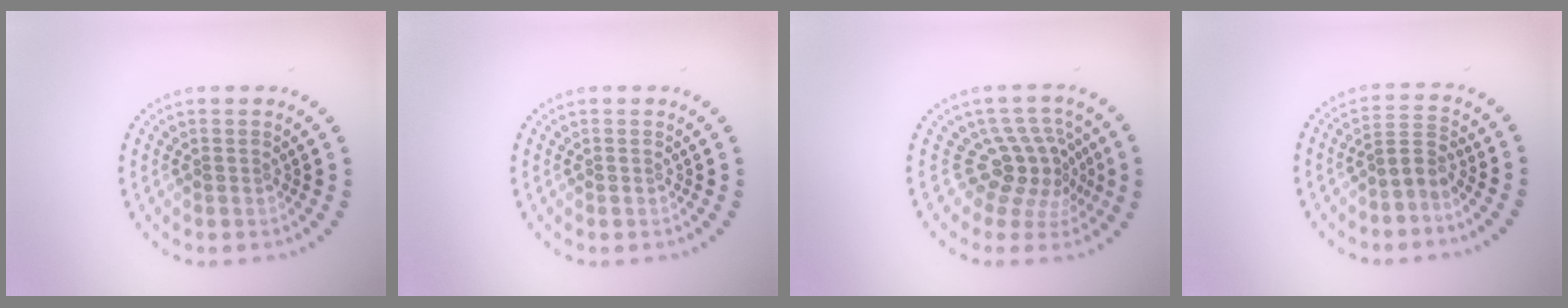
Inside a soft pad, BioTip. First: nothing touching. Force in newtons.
{"total": 0.0}
{"total": 4.0, "press": 2.8, "slide": 2.9}
{"total": 2.3, "press": 1.5, "slide": 1.7}